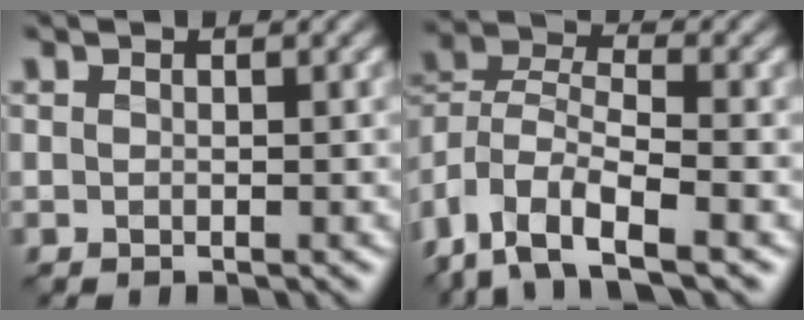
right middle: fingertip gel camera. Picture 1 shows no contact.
{"total": 9.8, "force": [-6.0, 4.0, 6.5], "torque": [-0.122, -0.002, -0.125]}